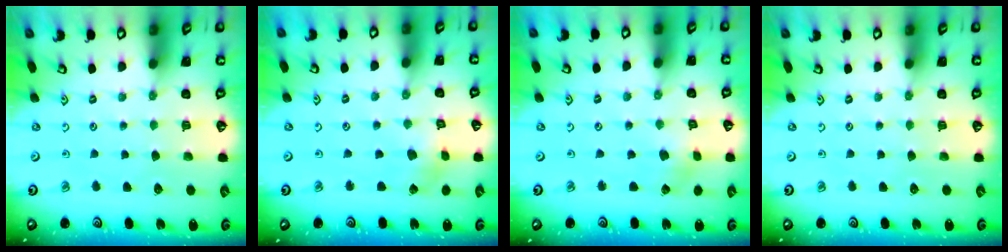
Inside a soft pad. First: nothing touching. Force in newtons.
{"total": 2.2, "press": 2.2, "slide": 0.4}
{"total": 2.3, "press": 2.3, "slide": 0.4}
{"total": 0.0}